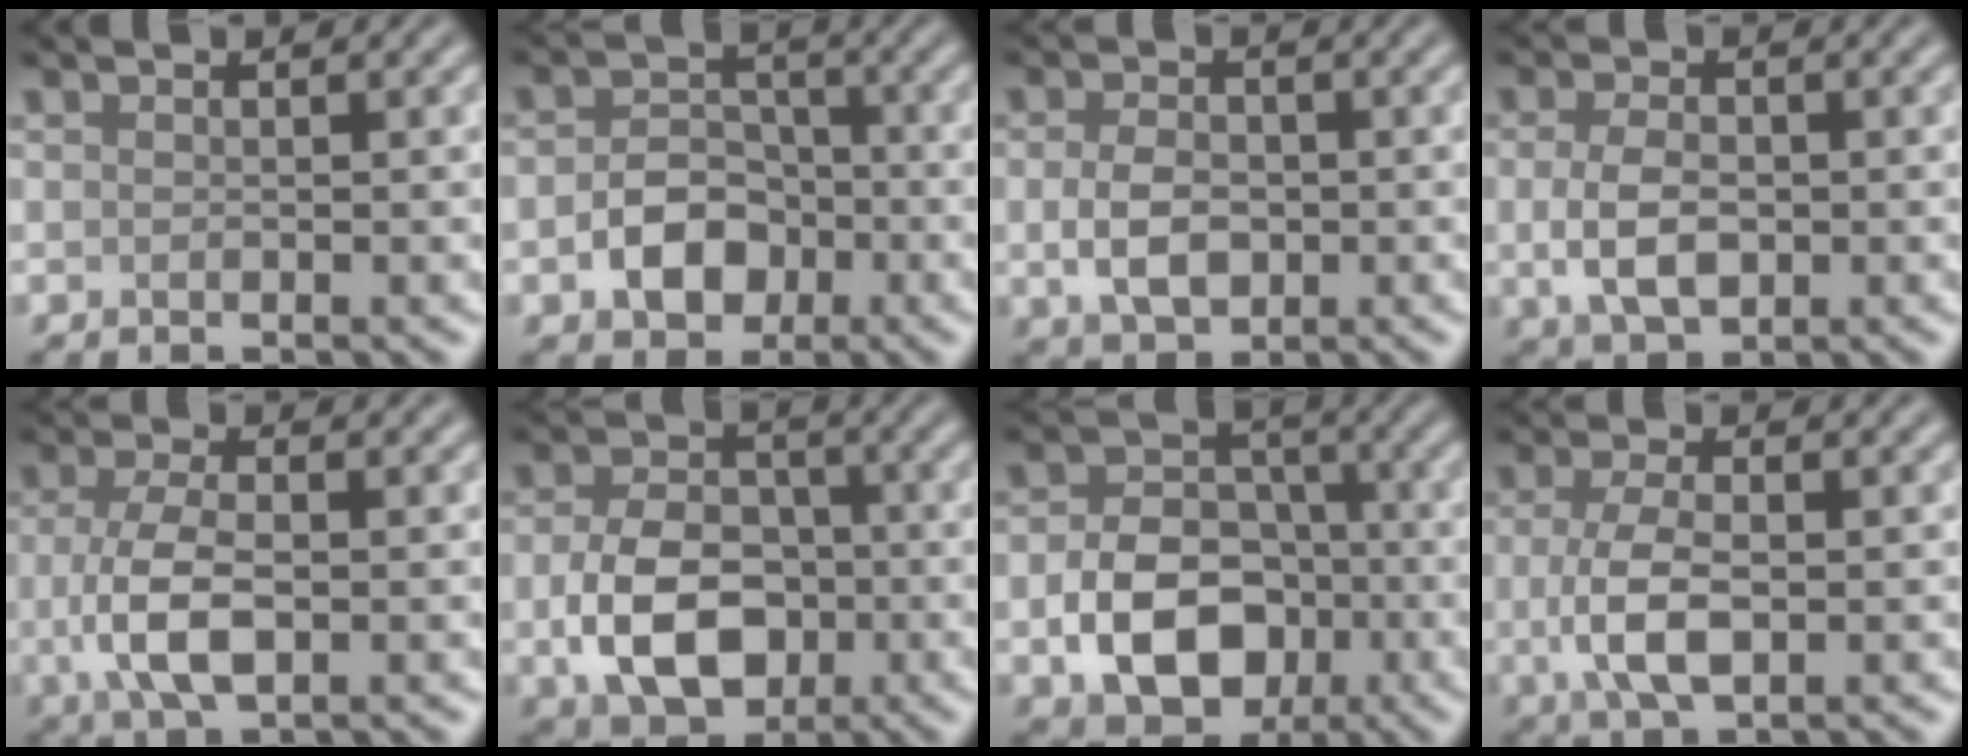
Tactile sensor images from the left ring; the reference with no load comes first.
{"total": 4.4, "force": [-1.5, 3.3, 2.4], "torque": [-0.036, 0.002, -0.026]}
{"total": 3.8, "force": [-0.5, 2.6, 2.7], "torque": [-0.053, -0.001, -0.010]}
{"total": 4.1, "force": [-0.4, 2.6, 3.1], "torque": [-0.067, -0.003, -0.007]}
{"total": 4.9, "force": [-0.5, 2.1, 4.4], "torque": [-0.104, -0.004, -0.012]}
{"total": 7.6, "force": [-1.6, 5.4, 5.1], "torque": [-0.107, -0.007, -0.029]}
{"total": 8.0, "force": [-2.3, 5.9, 4.8], "torque": [-0.082, -0.005, -0.038]}
{"total": 4.4, "force": [-0.3, 1.9, 4.0], "torque": [-0.095, -0.003, -0.009]}